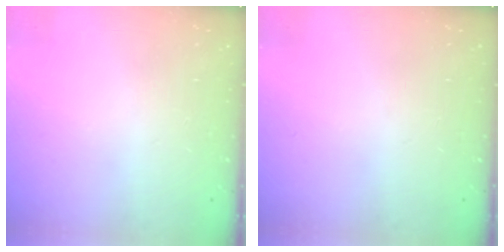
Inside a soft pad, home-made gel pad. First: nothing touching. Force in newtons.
{"total": 0.0}